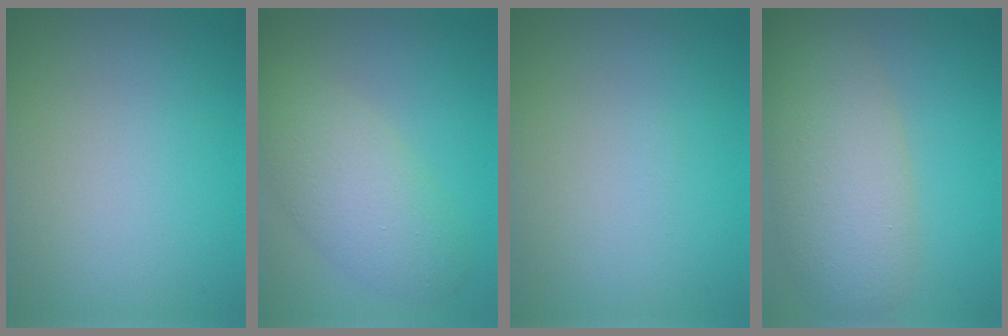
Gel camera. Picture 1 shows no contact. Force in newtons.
{"total": 5.0, "press": 5.0, "slide": 0.4}
{"total": 0.0}
{"total": 7.3, "press": 7.3, "slide": 0.5}